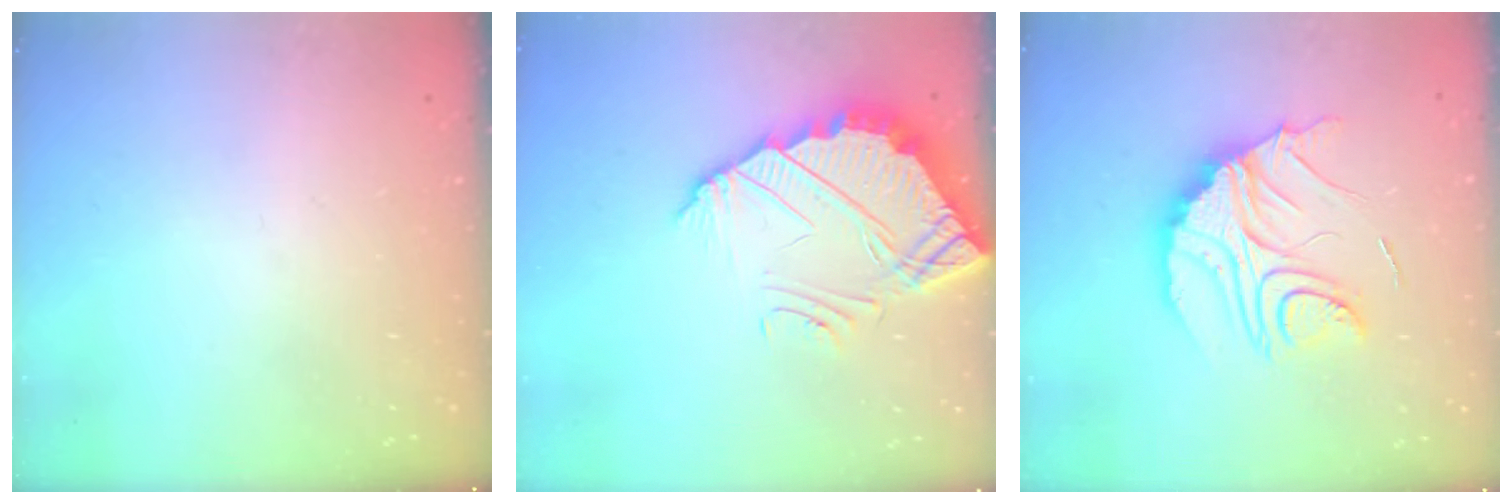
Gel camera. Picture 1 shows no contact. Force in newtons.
{"total": 6.6, "press": 6.6, "slide": 0.5}
{"total": 20.0, "press": 20.0, "slide": 1.5}